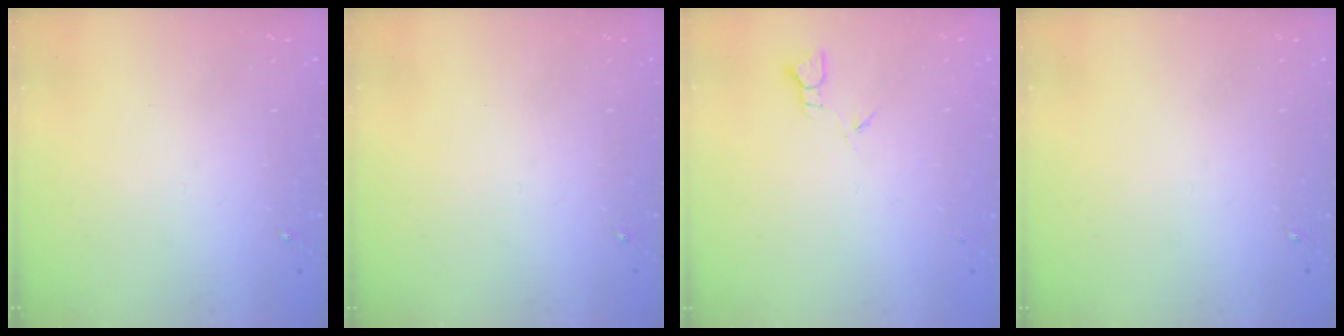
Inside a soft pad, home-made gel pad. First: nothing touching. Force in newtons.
{"total": 0.0}
{"total": 2.4, "press": 2.4, "slide": 0.2}
{"total": 0.0}